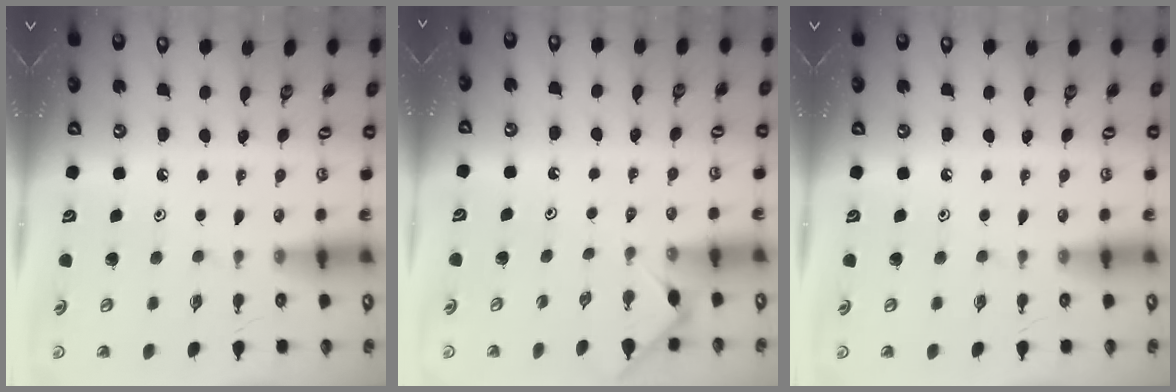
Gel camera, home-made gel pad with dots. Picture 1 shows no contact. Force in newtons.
{"total": 4.1, "press": 4.1, "slide": 0.7}
{"total": 0.0}